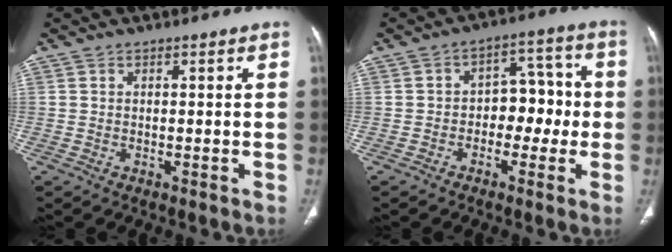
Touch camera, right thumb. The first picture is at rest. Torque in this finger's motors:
{"motor_torque": [-0.65, 0.16, -0.02, 0.26, -0.03]}